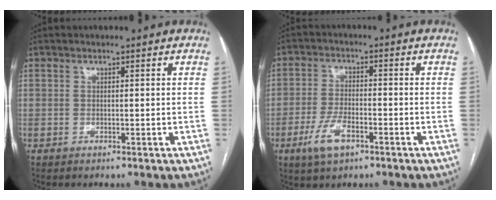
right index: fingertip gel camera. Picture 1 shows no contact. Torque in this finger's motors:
{"motor_torque": [0.77, -0.62, 0.33, 0.02]}